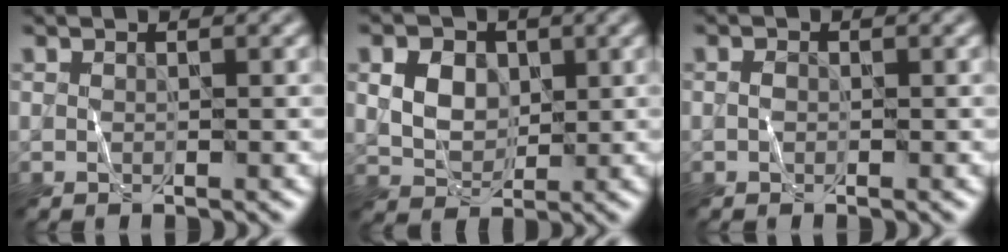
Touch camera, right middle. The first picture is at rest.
{"total": 4.1, "force": [1.4, 3.1, 2.3], "torque": [-0.050, 0.000, 0.025]}
{"total": 0.6, "force": [0.0, 0.5, 0.3], "torque": [-0.007, 0.002, -0.003]}